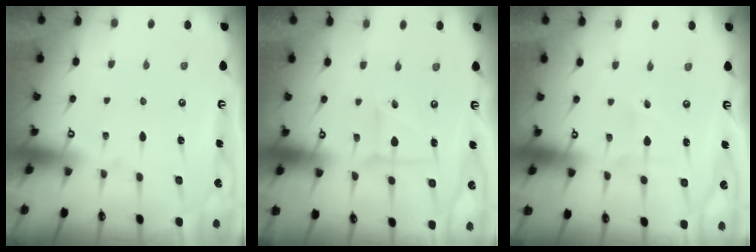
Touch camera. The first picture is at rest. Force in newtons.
{"total": 2.9, "press": 2.9, "slide": 0.2}
{"total": 1.3, "press": 1.3, "slide": 0.2}